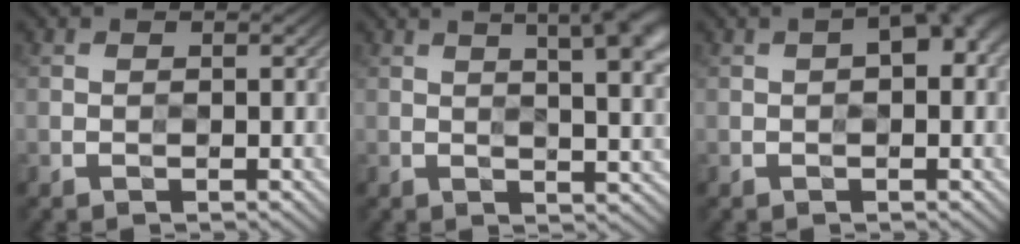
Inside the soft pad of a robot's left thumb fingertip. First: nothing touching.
{"total": 11.2, "force": [5.0, 3.6, 9.3], "torque": [-0.097, 0.035, 0.051]}
{"total": 3.7, "force": [0.6, 1.7, 3.2], "torque": [-0.040, 0.008, 0.007]}